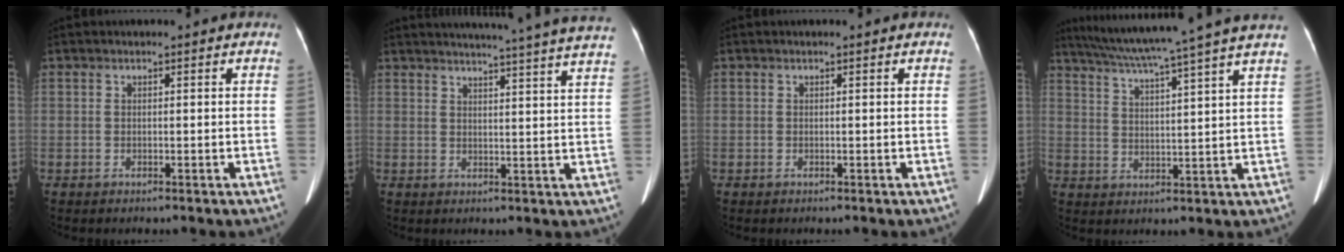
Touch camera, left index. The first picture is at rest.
{"total": 20.9, "force": [19.3, -1.4, 7.9], "torque": [-0.116, -0.049, 0.225]}
{"total": 0.0}
{"total": 16.9, "force": [14.0, -2.2, 9.1], "torque": [-0.158, -0.002, 0.194]}